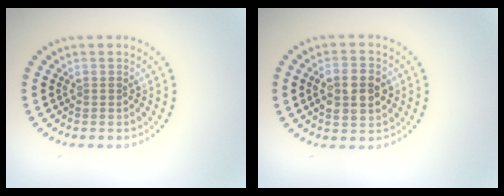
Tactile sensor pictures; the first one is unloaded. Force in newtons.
{"total": 4.3, "press": 4.2, "slide": 0.5}